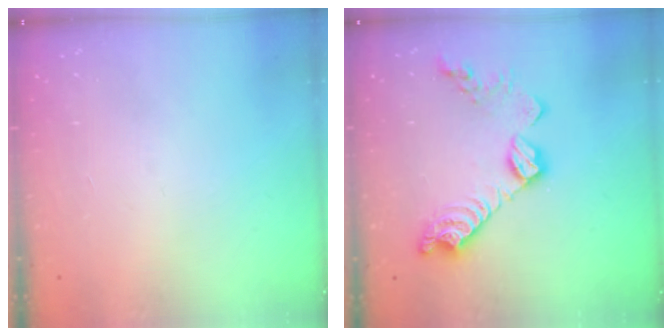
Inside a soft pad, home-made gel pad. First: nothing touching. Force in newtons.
{"total": 14.5, "press": 14.5, "slide": 0.8}